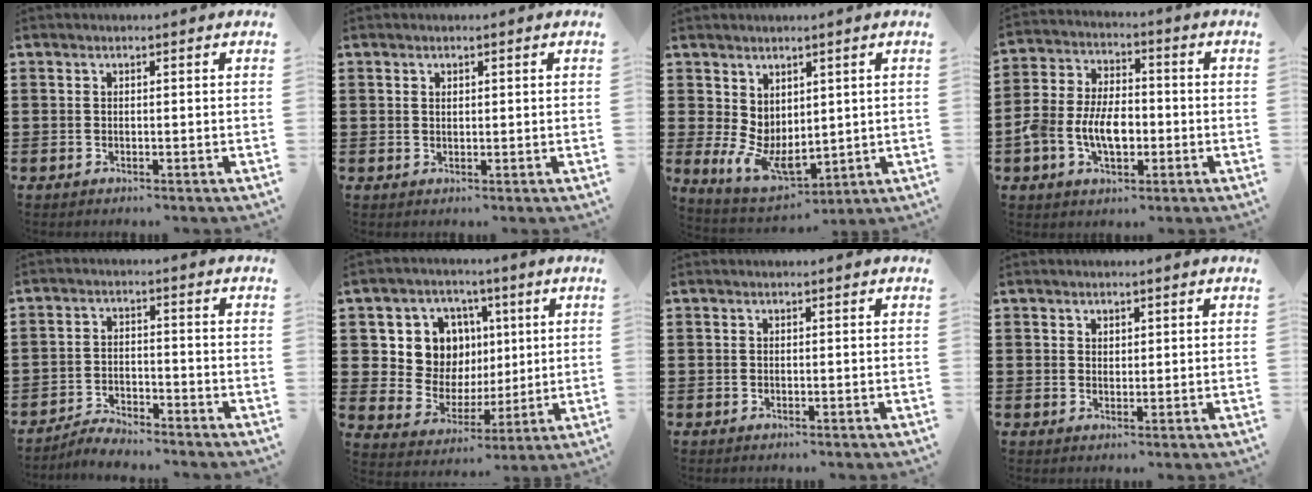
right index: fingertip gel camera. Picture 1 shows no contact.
{"total": 0.8, "force": [0.6, 0.5, 0.2], "torque": [-0.005, 0.005, 0.011]}
{"total": 5.7, "force": [1.0, 3.7, 4.1], "torque": [-0.102, -0.014, 0.021]}
{"total": 7.8, "force": [-2.0, 5.0, 5.7], "torque": [-0.137, 0.003, -0.043]}
{"total": 3.2, "force": [-3.2, 0.4, 0.2], "torque": [-0.009, 0.009, -0.067]}
{"total": 10.1, "force": [3.2, 9.0, 3.0], "torque": [-0.084, -0.013, 0.064]}
{"total": 0.0}
{"total": 1.5, "force": [1.2, 0.9, 0.1], "torque": [-0.003, 0.005, 0.024]}